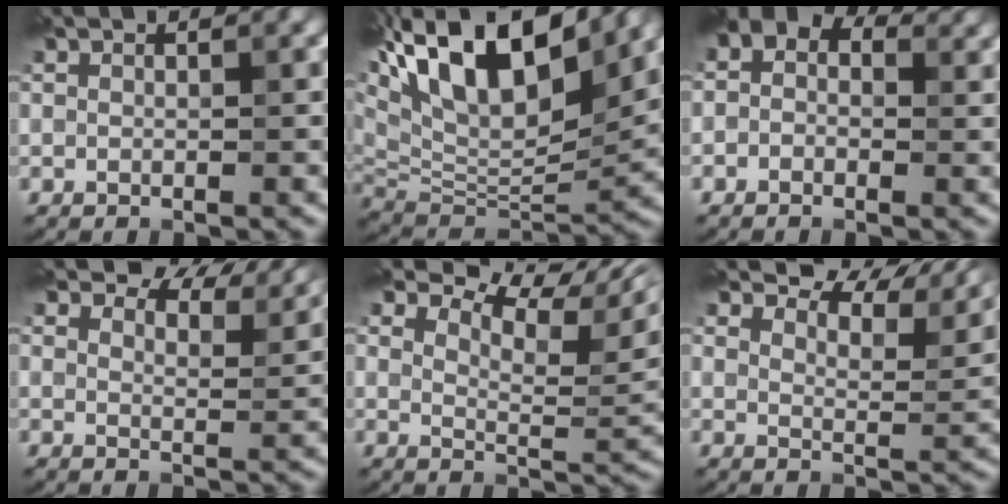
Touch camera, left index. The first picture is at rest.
{"total": 15.8, "force": [8.5, 6.4, 11.7], "torque": [-0.230, 0.041, 0.147]}
{"total": 4.4, "force": [1.3, 3.3, 2.7], "torque": [-0.020, 0.011, -0.017]}
{"total": 7.7, "force": [6.7, 2.3, 3.1], "torque": [-0.047, 0.009, 0.081]}
{"total": 9.9, "force": [7.2, 3.1, 6.1], "torque": [-0.100, 0.014, 0.110]}
{"total": 8.2, "force": [7.1, 2.2, 3.6], "torque": [-0.057, 0.010, 0.099]}